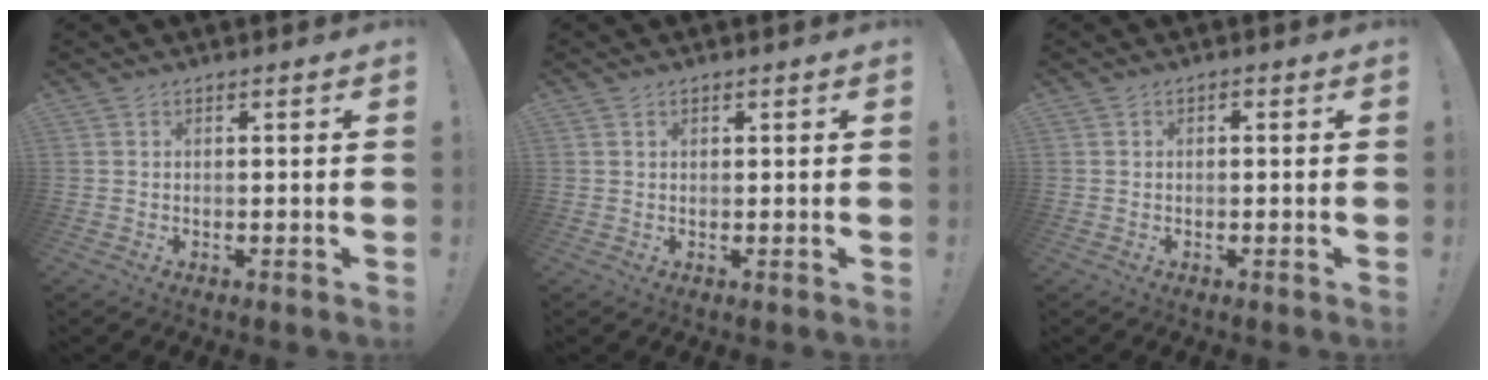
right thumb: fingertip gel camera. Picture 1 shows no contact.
{"total": 0.6, "force": [0.5, 0.2, 0.3], "torque": [-0.001, -0.002, 0.009]}
{"total": 0.8, "force": [-0.6, 0.6, 0.2], "torque": [-0.001, 0.003, -0.011]}